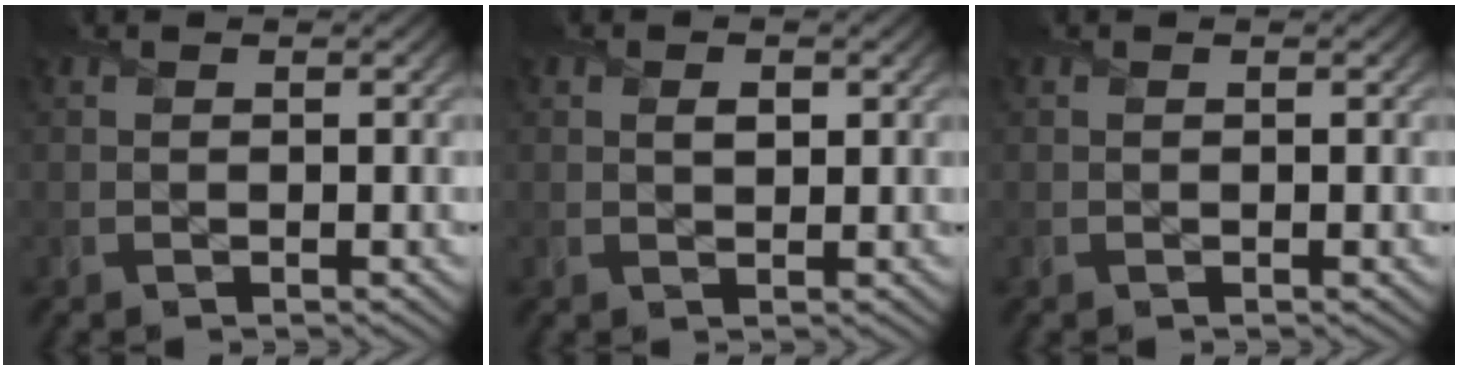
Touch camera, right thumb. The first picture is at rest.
{"total": 1.4, "force": [0.5, 0.9, 0.9], "torque": [-0.013, -0.006, 0.011]}
{"total": 0.0}